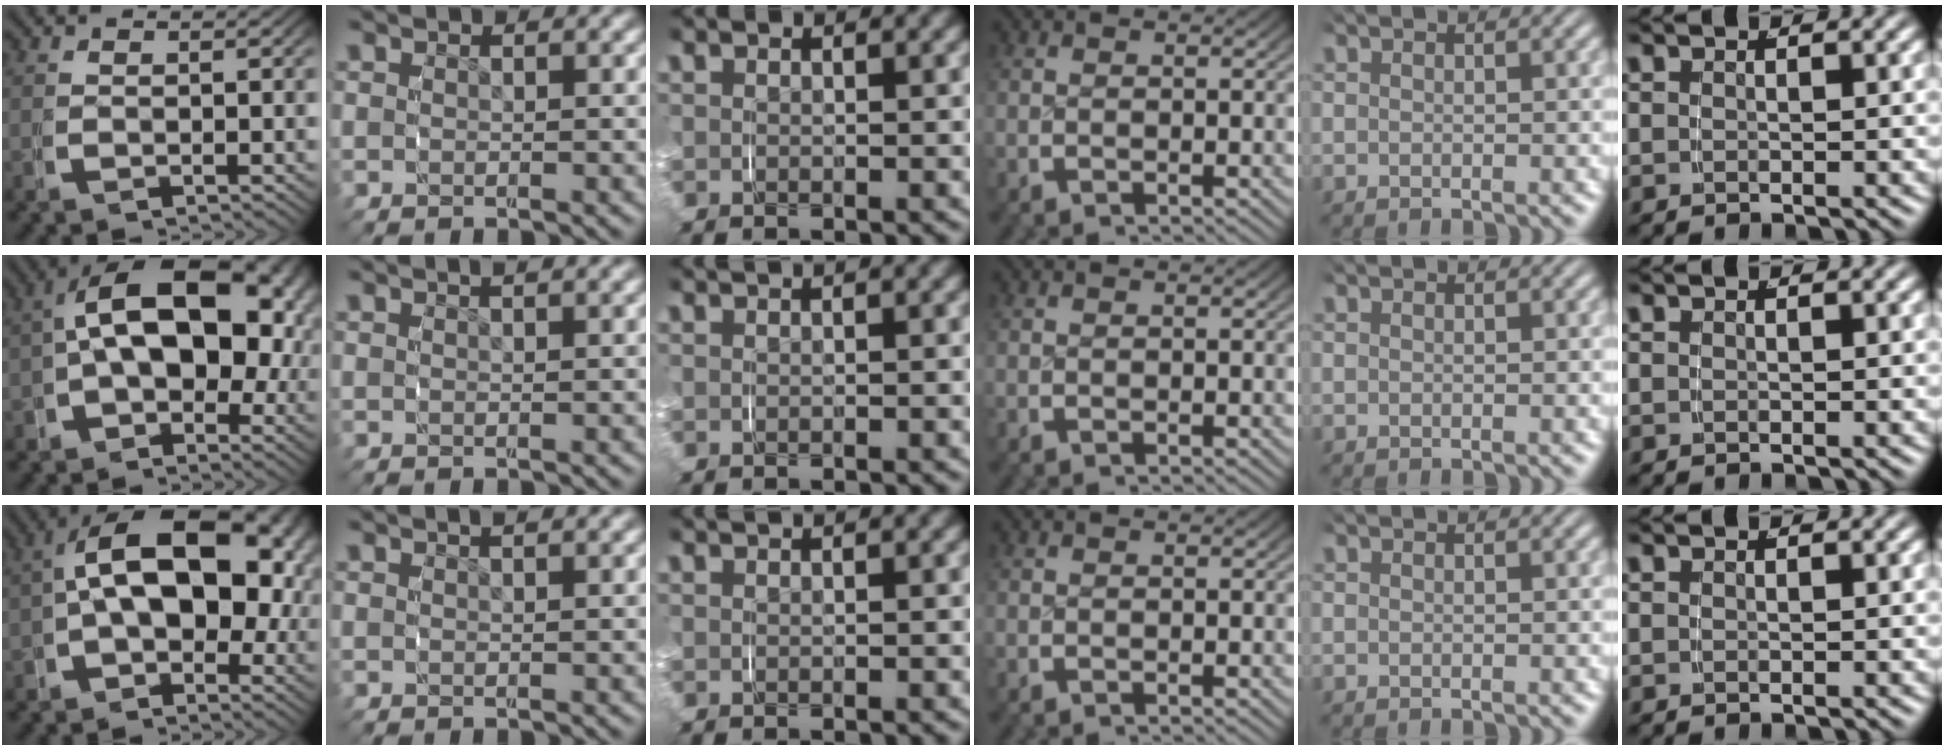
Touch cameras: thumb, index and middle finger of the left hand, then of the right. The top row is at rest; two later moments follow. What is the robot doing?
{"motion": "grasp_and_lifting", "object": "paper plate"}